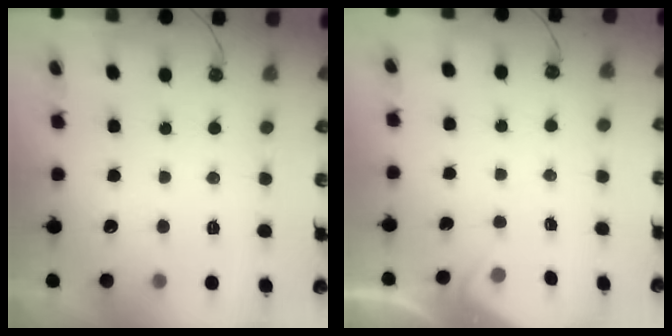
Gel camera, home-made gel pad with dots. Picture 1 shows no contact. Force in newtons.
{"total": 2.5, "press": 2.5, "slide": 0.4}